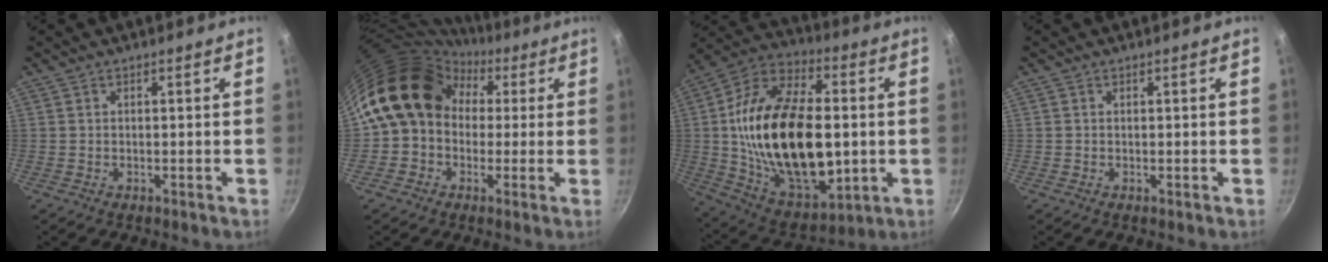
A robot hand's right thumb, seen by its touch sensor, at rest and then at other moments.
{"total": 14.9, "force": [2.2, 12.4, 8.0], "torque": [-0.099, 0.042, 0.020]}
{"total": 31.3, "force": [0.1, 17.7, 25.8], "torque": [-0.449, 0.008, 0.005]}
{"total": 0.0}